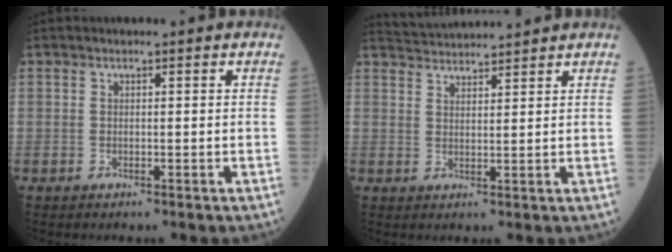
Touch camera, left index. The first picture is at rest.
{"total": 6.1, "force": [6.1, -0.4, 0.7], "torque": [-0.022, 0.031, 0.102]}